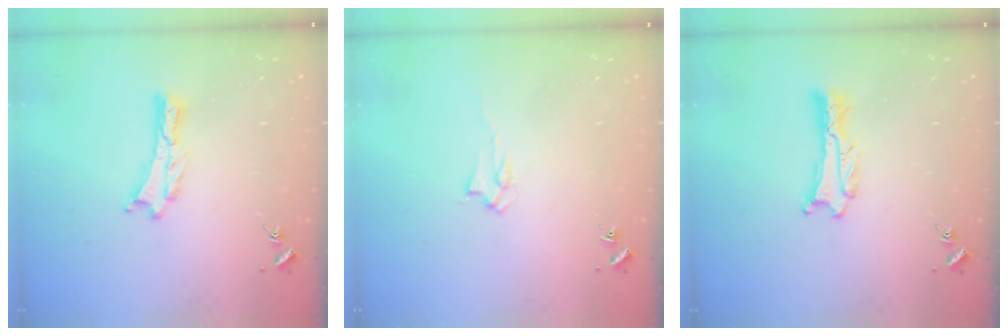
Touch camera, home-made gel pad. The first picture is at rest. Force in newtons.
{"total": 1.6, "press": 1.6, "slide": 0.2}
{"total": 0.9, "press": 0.8, "slide": 0.1}